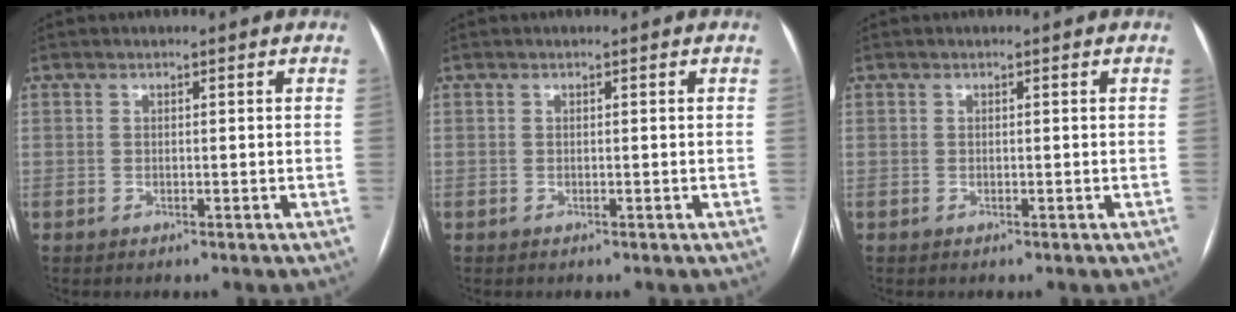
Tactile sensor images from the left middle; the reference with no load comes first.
{"total": 0.0}
{"total": 0.0}